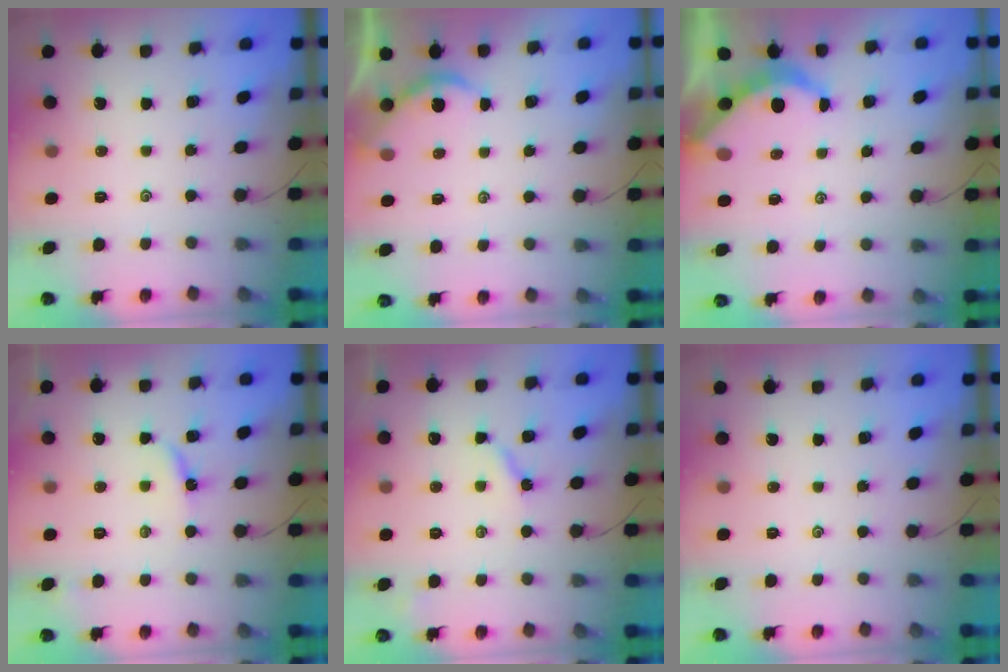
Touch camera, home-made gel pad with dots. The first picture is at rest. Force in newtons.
{"total": 2.2, "press": 2.2, "slide": 0.2}
{"total": 4.4, "press": 4.4, "slide": 0.5}
{"total": 5.7, "press": 5.6, "slide": 0.6}
{"total": 3.6, "press": 3.6, "slide": 0.1}
{"total": 0.0}